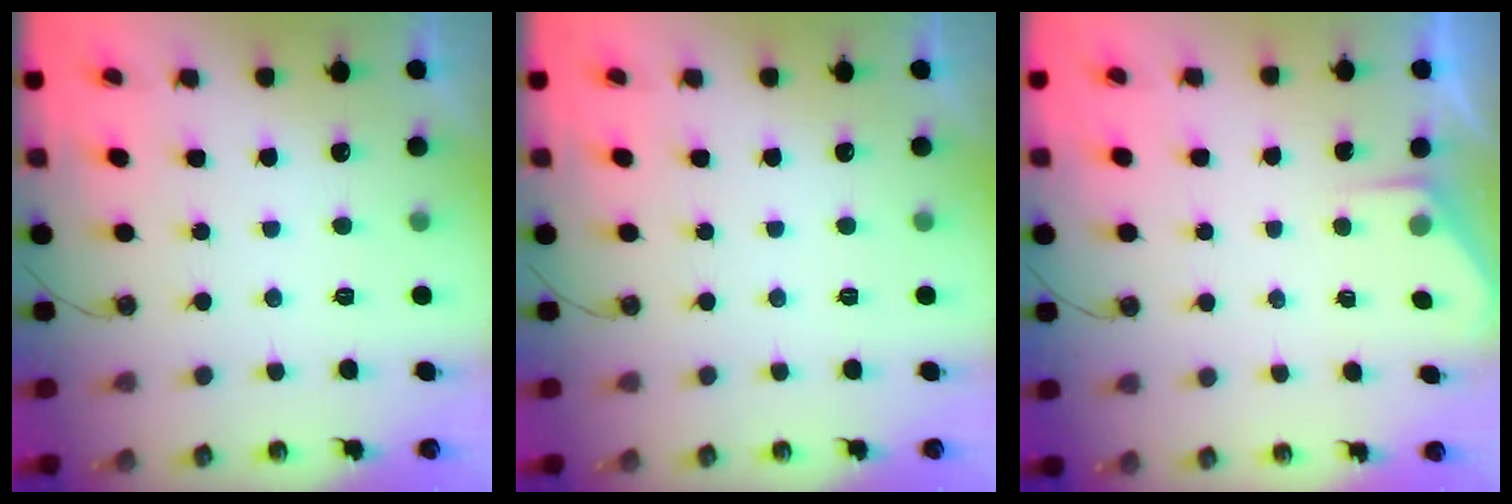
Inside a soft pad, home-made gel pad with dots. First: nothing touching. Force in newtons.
{"total": 0.0}
{"total": 2.2, "press": 2.2, "slide": 0.3}